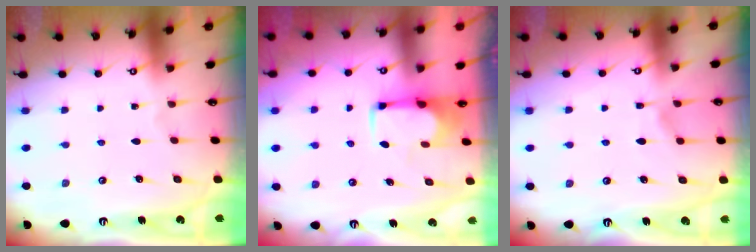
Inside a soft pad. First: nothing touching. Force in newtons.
{"total": 1.6, "press": 1.5, "slide": 0.6}
{"total": 5.4, "press": 5.4, "slide": 0.6}